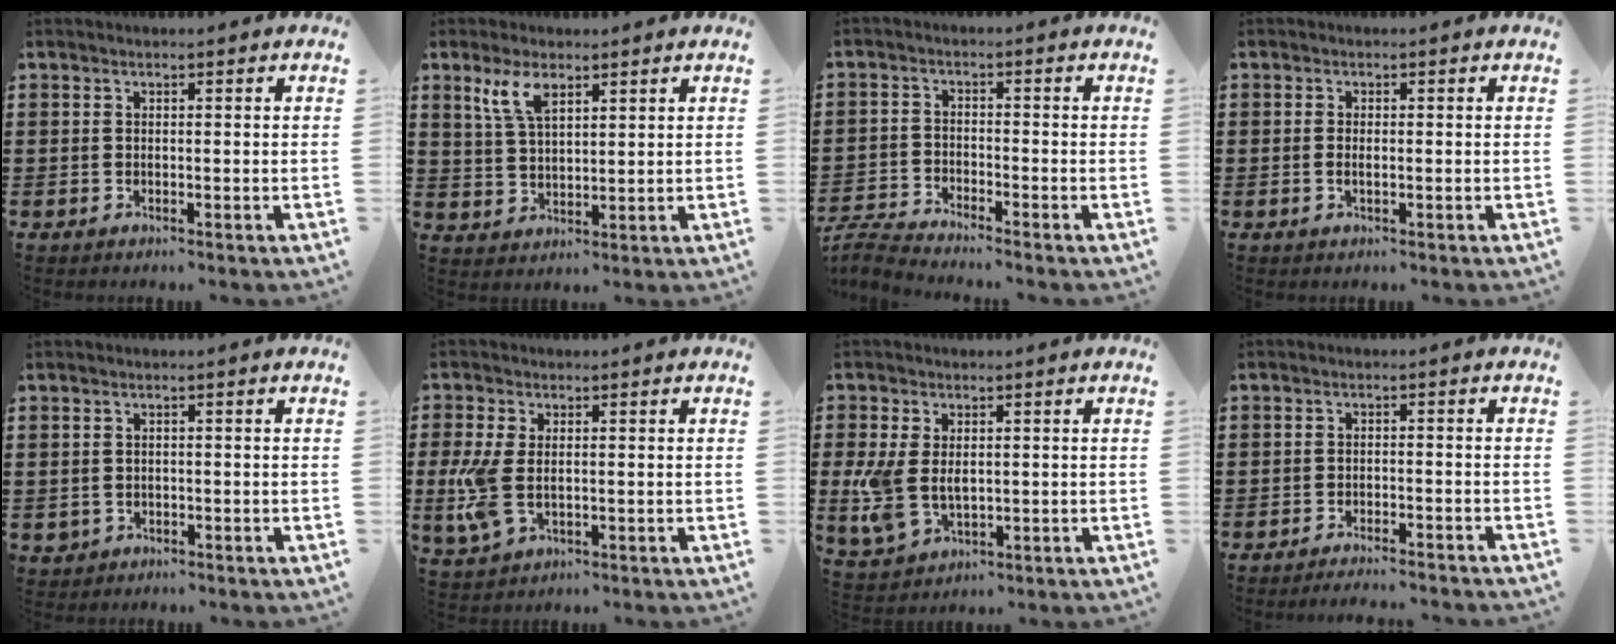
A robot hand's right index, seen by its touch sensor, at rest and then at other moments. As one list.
[{"total": 5.3, "force": [3.1, 2.2, 3.7], "torque": [-0.083, 0.007, 0.056]}, {"total": 3.3, "force": [-3.3, 0.0, 0.4], "torque": [-0.026, 0.000, -0.075]}, {"total": 1.1, "force": [-0.2, 0.3, 1.0], "torque": [-0.019, -0.001, -0.002]}, {"total": 0.7, "force": [-0.3, 0.6, 0.1], "torque": [-0.006, 0.003, -0.009]}, {"total": 6.8, "force": [-0.7, 3.6, 5.7], "torque": [-0.143, -0.007, -0.016]}, {"total": 6.5, "force": [0.1, 4.3, 4.9], "torque": [-0.130, -0.001, -0.002]}, {"total": 2.4, "force": [-2.4, -0.2, 0.3], "torque": [-0.009, 0.001, -0.051]}]